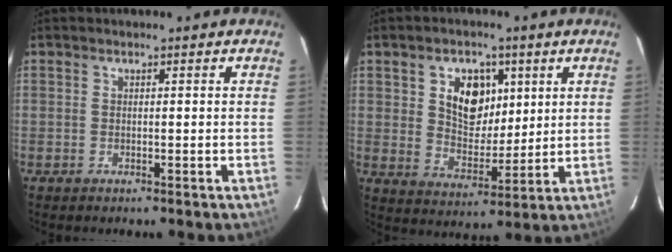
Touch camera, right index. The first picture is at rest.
{"total": 9.7, "force": [3.5, 6.7, 6.1], "torque": [-0.107, 0.006, 0.066]}